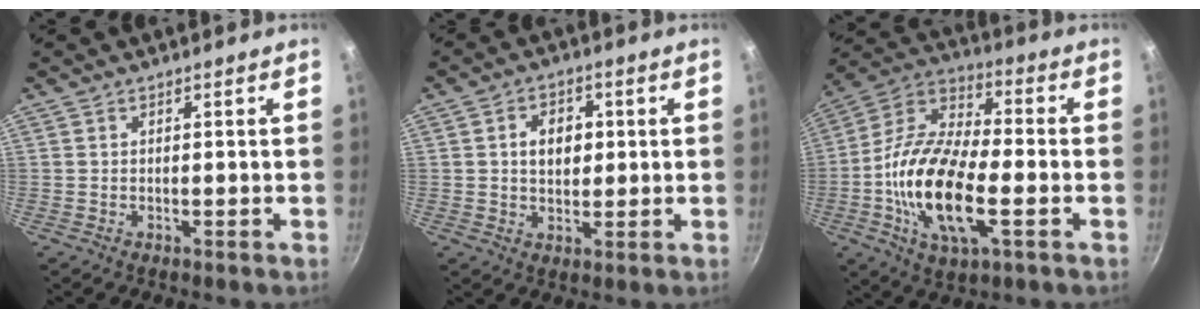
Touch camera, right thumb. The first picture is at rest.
{"total": 6.6, "force": [1.0, 4.8, 4.4], "torque": [-0.047, 0.005, 0.013]}
{"total": 20.3, "force": [-4.5, 8.8, 17.8], "torque": [-0.336, 0.023, -0.098]}